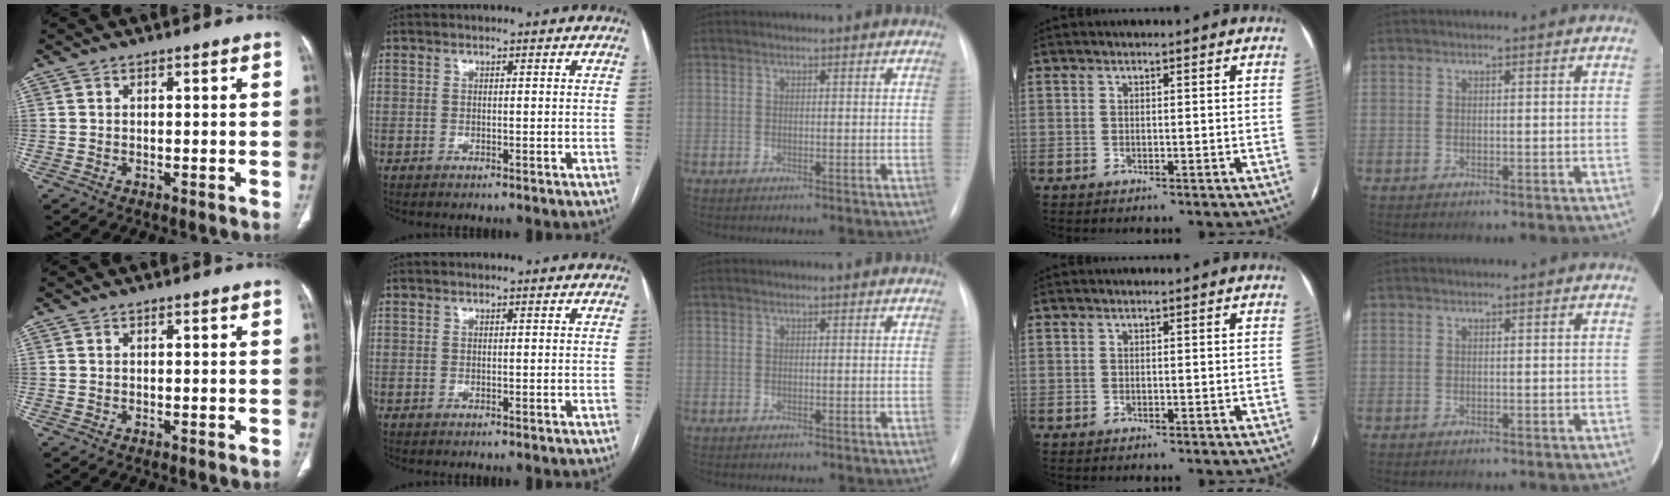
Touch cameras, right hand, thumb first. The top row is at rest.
{}